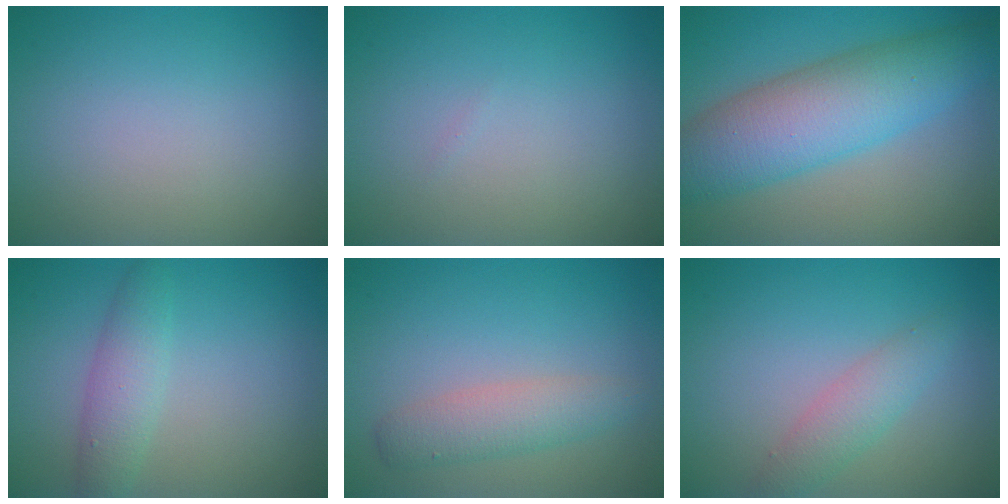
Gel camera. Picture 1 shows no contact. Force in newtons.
{"total": 0.0}
{"total": 8.4, "press": 8.4, "slide": 0.1}
{"total": 2.8, "press": 2.8, "slide": 0.0}
{"total": 3.0, "press": 3.0, "slide": 0.1}
{"total": 2.5, "press": 2.5, "slide": 0.1}